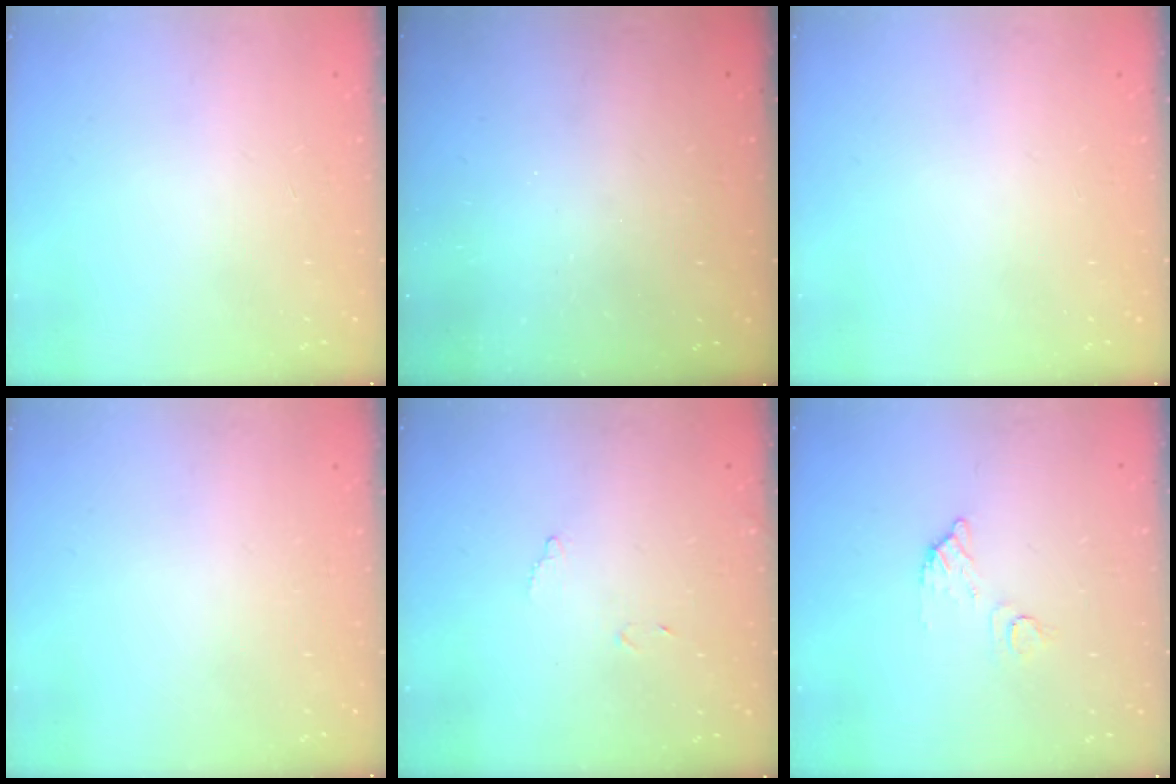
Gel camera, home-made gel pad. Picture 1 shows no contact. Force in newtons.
{"total": 3.0, "press": 3.0, "slide": 0.6}
{"total": 0.0}
{"total": 0.0}
{"total": 7.7, "press": 7.7, "slide": 0.3}
{"total": 5.0, "press": 5.0, "slide": 0.3}